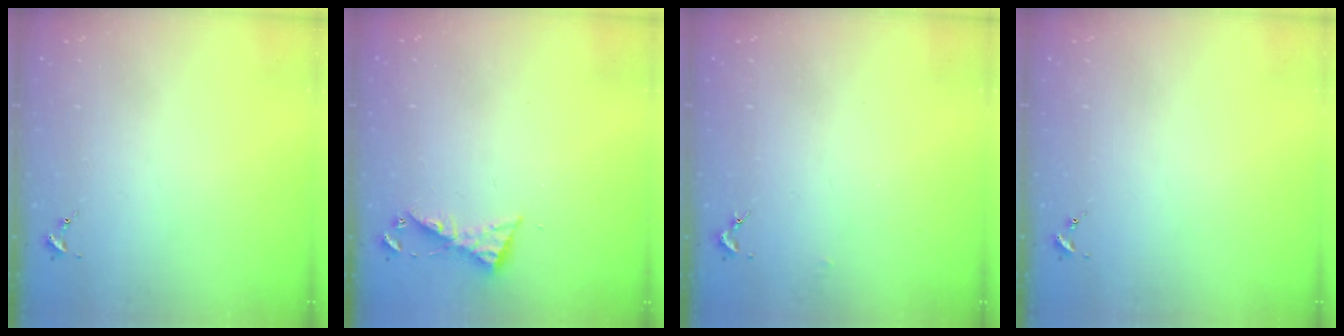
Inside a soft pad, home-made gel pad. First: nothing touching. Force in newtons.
{"total": 5.2, "press": 5.2, "slide": 0.4}
{"total": 1.4, "press": 1.4, "slide": 0.1}
{"total": 0.0}